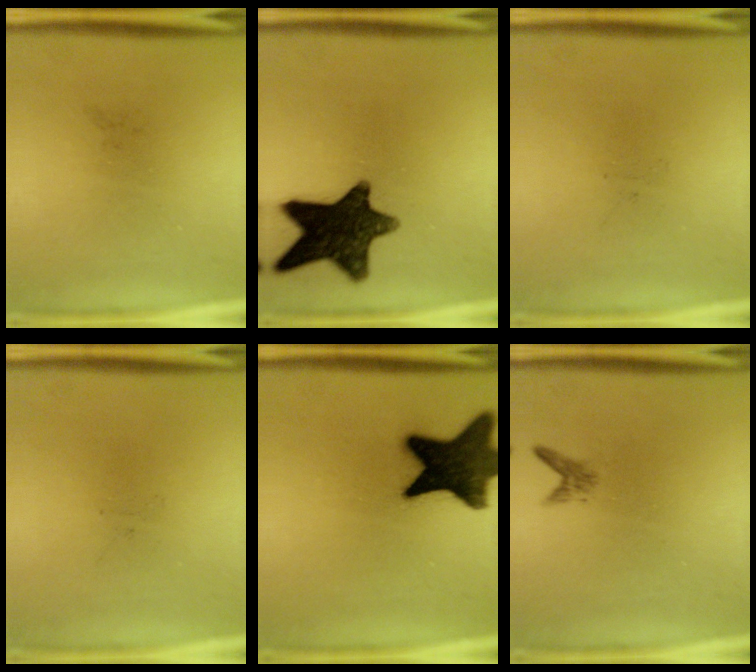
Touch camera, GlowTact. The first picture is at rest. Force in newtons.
{"total": 14.3}
{"total": 0.0}
{"total": 0.0}
{"total": 19.3}
{"total": 1.1}